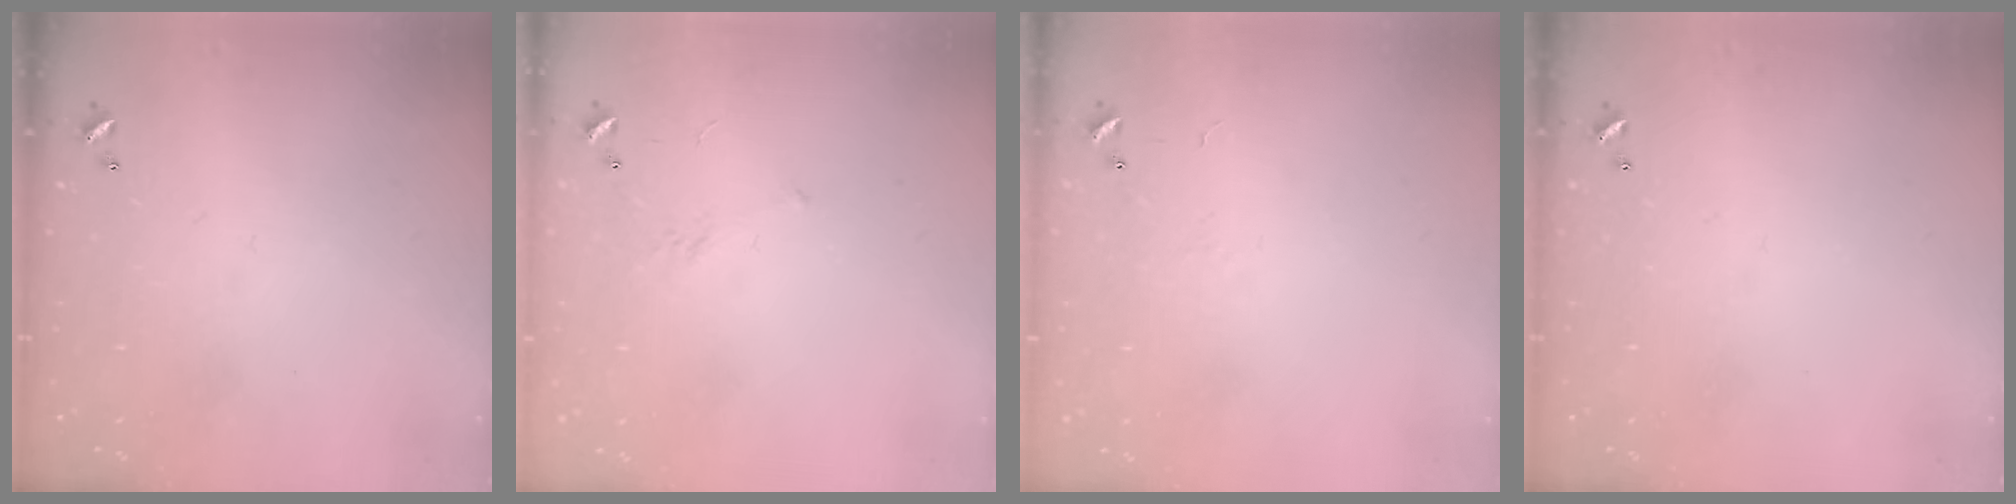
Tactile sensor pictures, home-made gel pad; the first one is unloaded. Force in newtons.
{"total": 4.5, "press": 4.3, "slide": 1.0}
{"total": 6.9, "press": 6.9, "slide": 0.9}
{"total": 0.0}